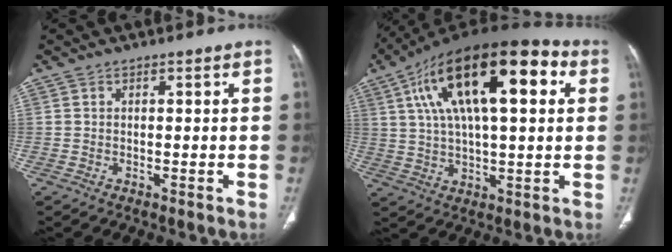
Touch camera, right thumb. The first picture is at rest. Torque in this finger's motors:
{"motor_torque": [-1.64, 3.37, 2.14, 0.63, 0.76]}